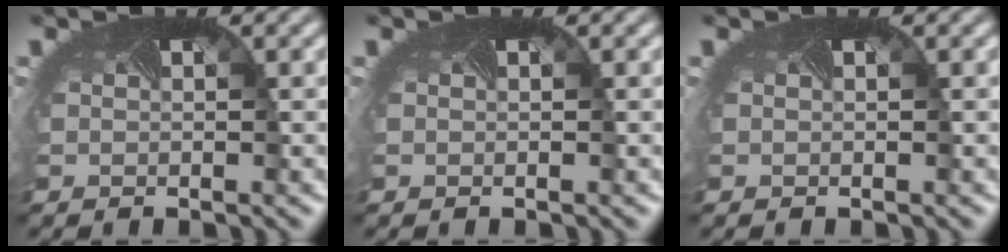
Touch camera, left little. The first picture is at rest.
{"total": 0.0}
{"total": 0.0}